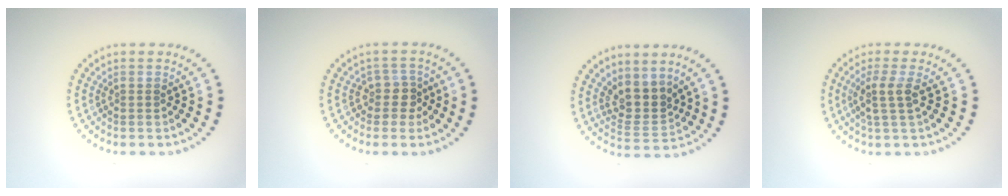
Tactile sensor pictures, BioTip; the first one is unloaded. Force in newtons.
{"total": 2.2, "press": 1.6, "slide": 1.5}
{"total": 3.3, "press": 2.6, "slide": 2.0}
{"total": 2.5, "press": 1.9, "slide": 1.6}